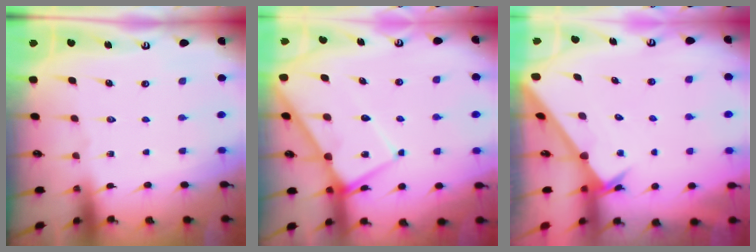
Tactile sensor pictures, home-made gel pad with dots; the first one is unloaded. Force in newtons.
{"total": 10.4, "press": 10.3, "slide": 0.9}
{"total": 2.4, "press": 2.4, "slide": 0.2}